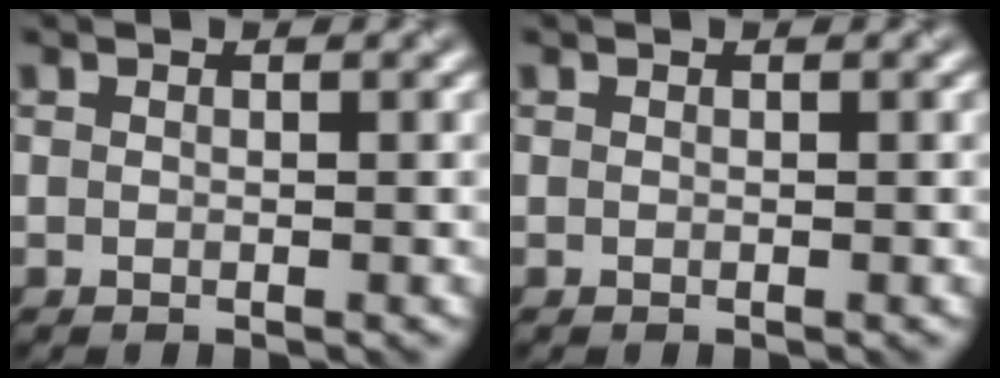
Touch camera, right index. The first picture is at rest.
{"total": 0.0}